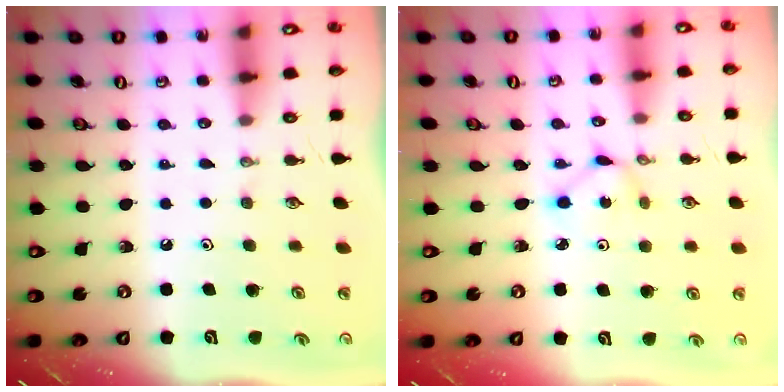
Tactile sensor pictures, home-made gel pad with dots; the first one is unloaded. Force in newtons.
{"total": 1.6, "press": 1.6, "slide": 0.2}